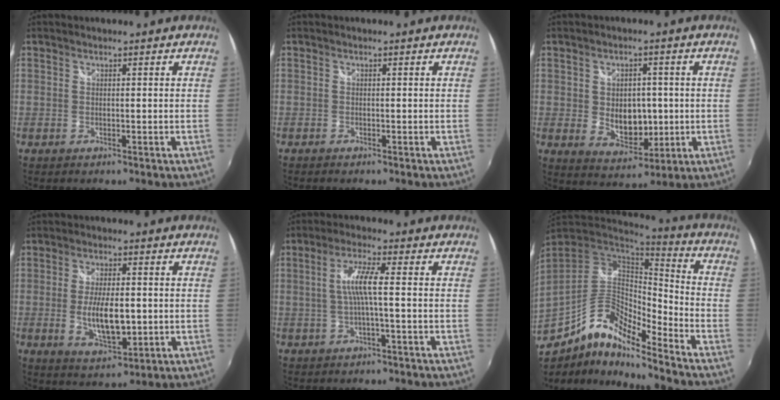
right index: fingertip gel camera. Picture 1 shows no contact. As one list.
[{"total": 0.6, "force": [-0.6, 0.2, 0.2], "torque": [-0.006, -0.003, -0.013]}, {"total": 8.5, "force": [-0.4, 6.2, 5.9], "torque": [-0.104, -0.001, 0.008]}, {"total": 9.1, "force": [-0.9, 3.7, 8.2], "torque": [-0.156, -0.008, -0.010]}, {"total": 5.3, "force": [-0.5, -0.2, 5.2], "torque": [-0.107, 0.004, -0.007]}, {"total": 13.3, "force": [-8.3, 4.0, 9.6], "torque": [-0.177, -0.003, -0.163]}]